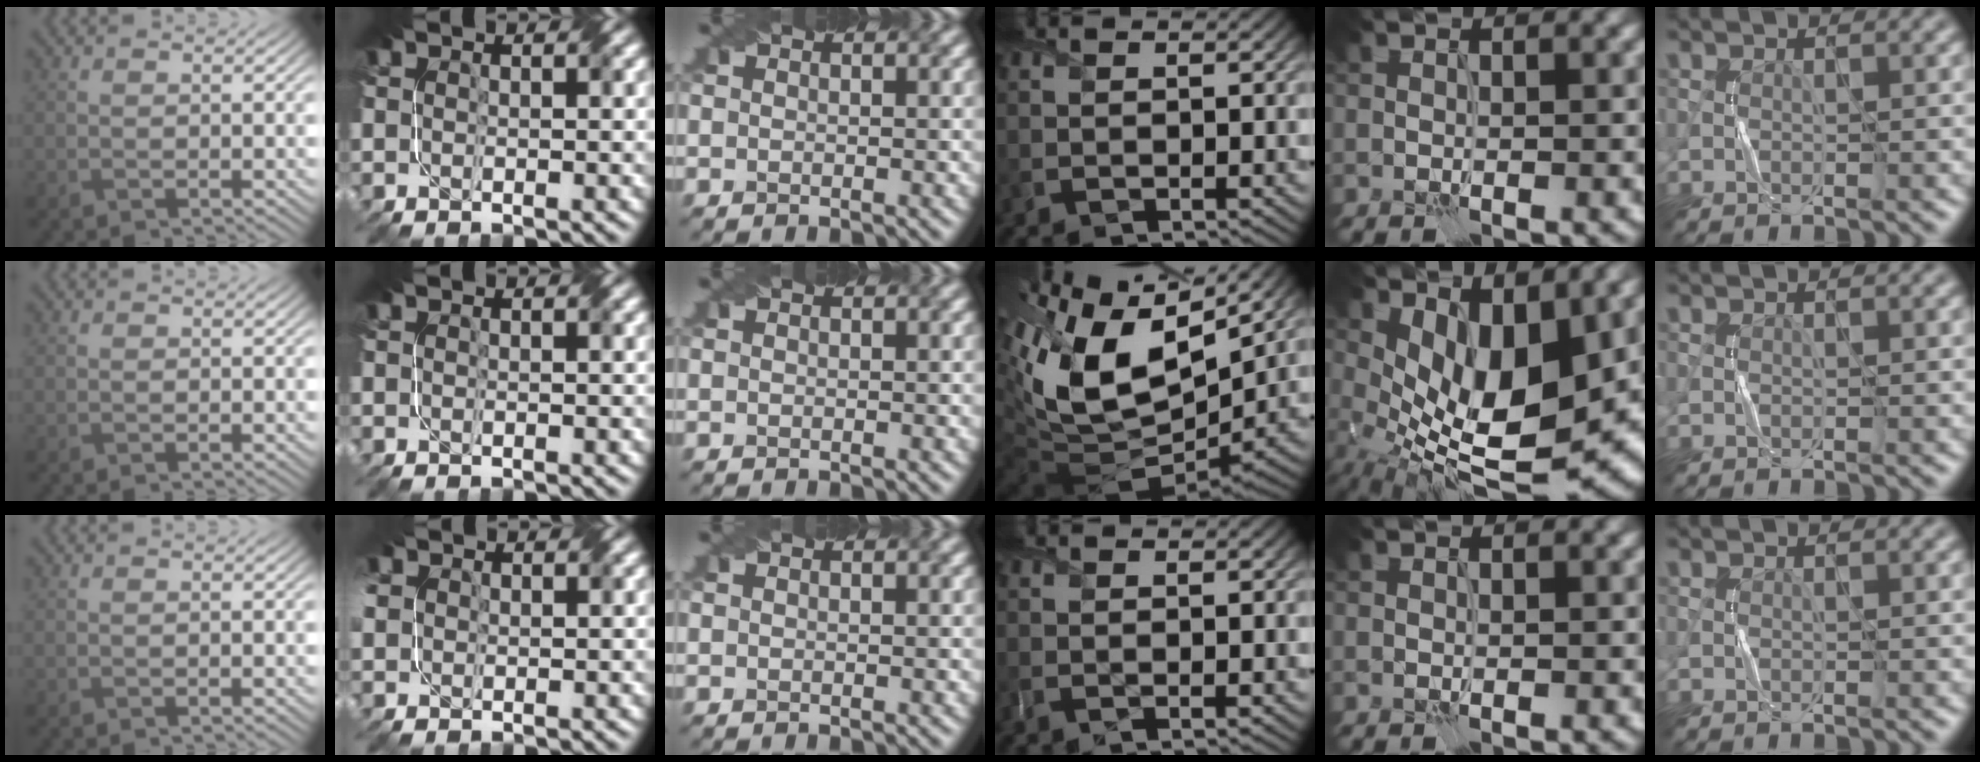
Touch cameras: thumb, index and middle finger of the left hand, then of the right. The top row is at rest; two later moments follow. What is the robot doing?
{"motion": "fold", "object": "napkin"}